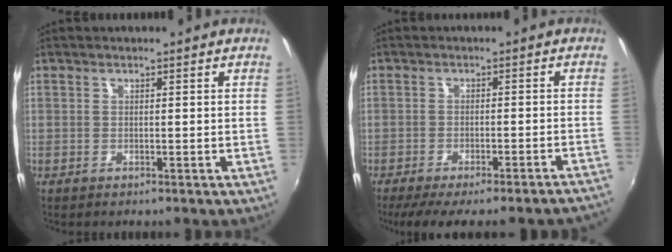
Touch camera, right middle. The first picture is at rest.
{"total": 13.1, "force": [-11.7, -0.1, 6.0], "torque": [-0.101, -0.034, -0.160]}